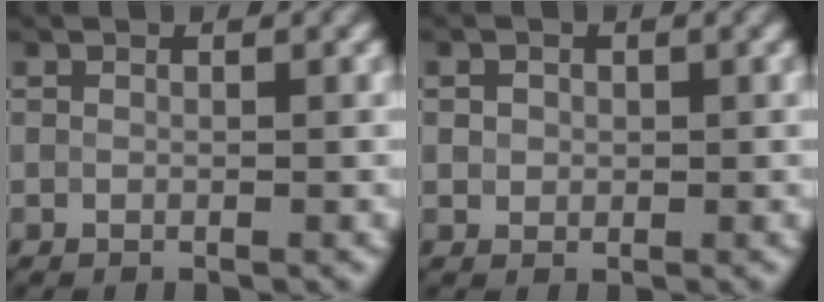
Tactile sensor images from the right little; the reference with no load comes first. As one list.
[{"total": 1.6, "force": [0.6, 1.3, 0.7], "torque": [-0.008, 0.011, 0.003]}]